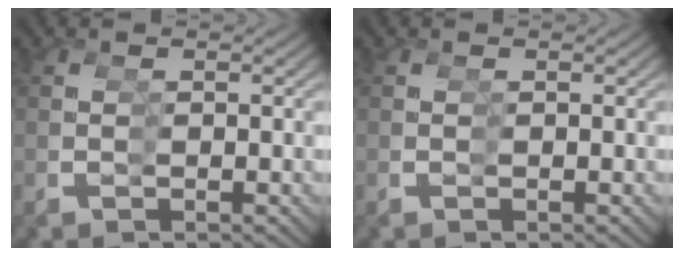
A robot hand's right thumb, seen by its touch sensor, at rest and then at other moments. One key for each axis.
{"total": 0.0}